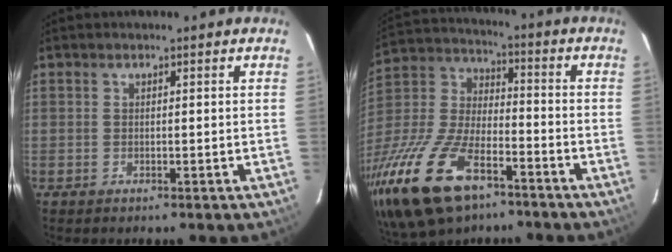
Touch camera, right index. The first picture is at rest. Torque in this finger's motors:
{"motor_torque": [1.13, -1.02, 0.78, 0.21]}